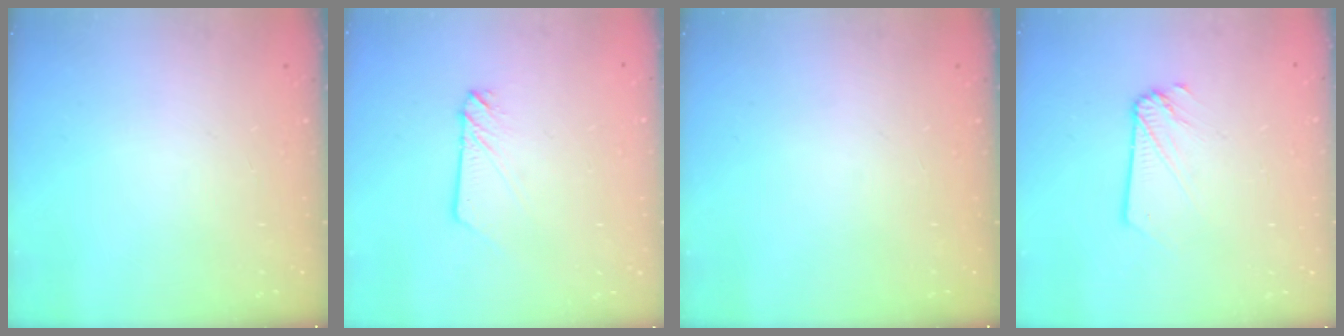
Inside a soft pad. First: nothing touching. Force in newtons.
{"total": 3.0, "press": 3.0, "slide": 0.2}
{"total": 0.0}
{"total": 2.1, "press": 2.1, "slide": 0.3}